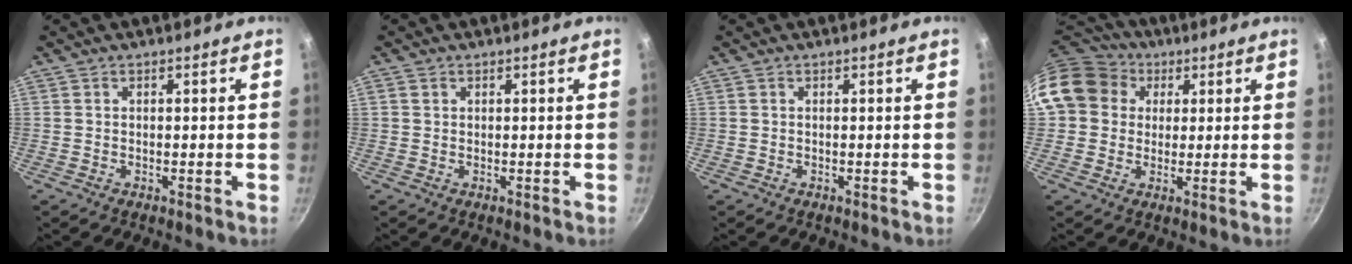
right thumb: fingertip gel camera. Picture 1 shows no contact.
{"total": 1.1, "force": [0.6, 0.9, 0.3], "torque": [-0.004, 0.001, 0.009]}
{"total": 0.0}
{"total": 15.1, "force": [4.7, 12.8, 6.5], "torque": [-0.114, 0.027, 0.076]}